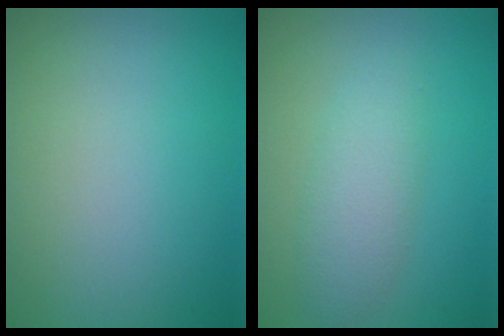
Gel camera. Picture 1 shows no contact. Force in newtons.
{"total": 3.1, "press": 3.1, "slide": 0.0}